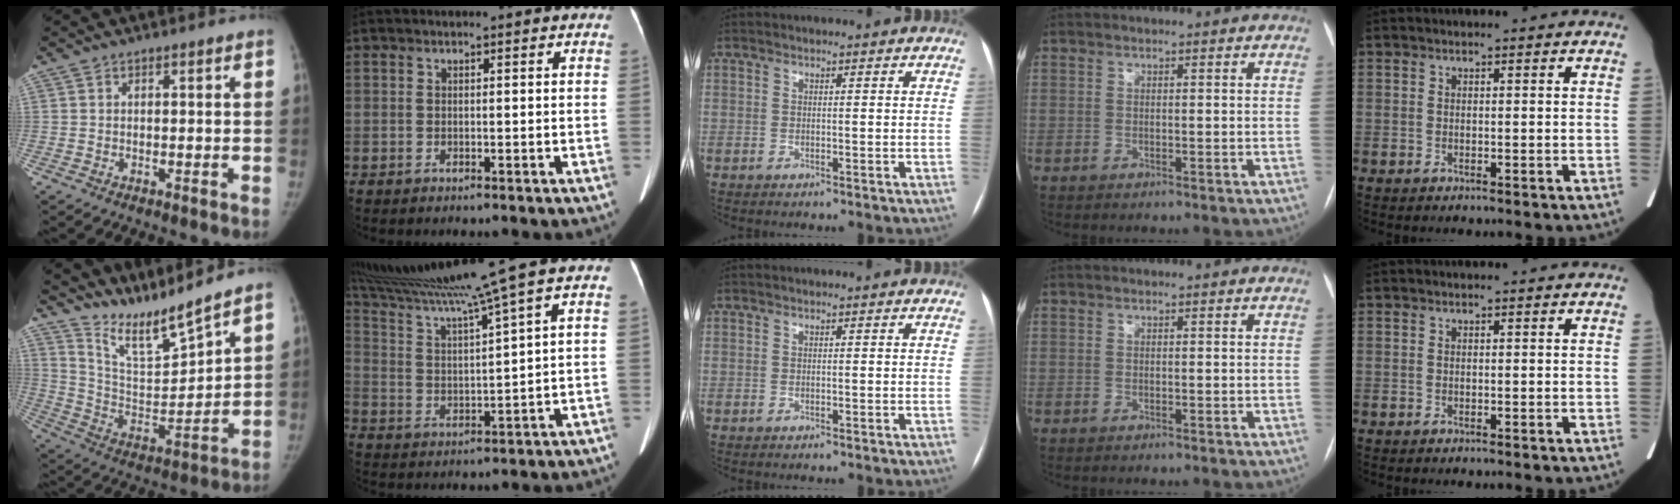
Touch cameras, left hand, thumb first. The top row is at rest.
{"thumb": {"total": 11.9, "force": [11.2, 0.1, 4.0], "torque": [-0.059, -0.081, 0.224]}, "index": {"total": 12.3, "force": [9.5, -3.6, 6.9], "torque": [-0.123, -0.009, 0.172]}}